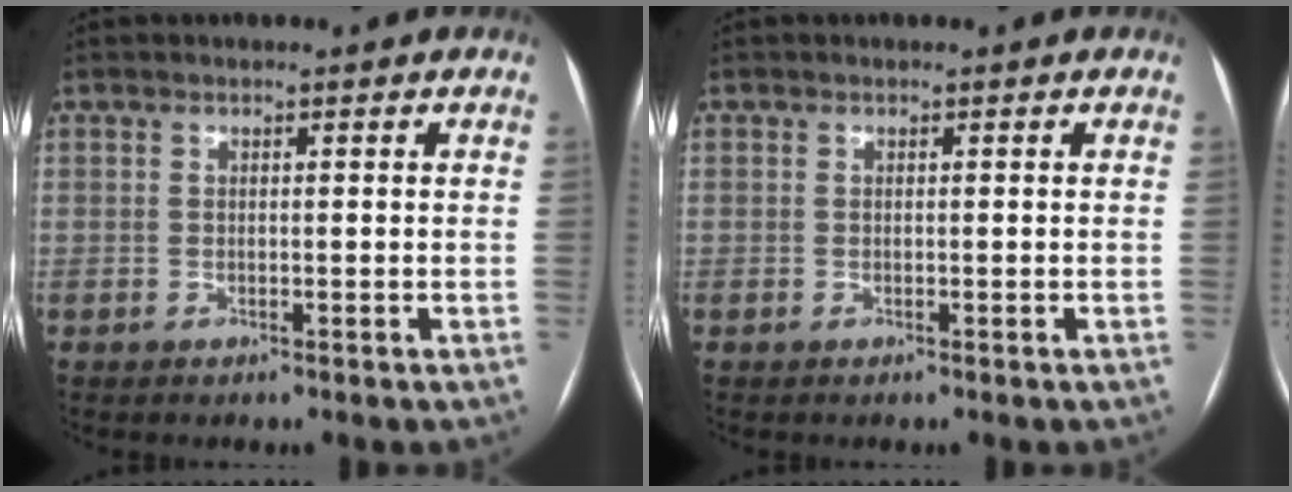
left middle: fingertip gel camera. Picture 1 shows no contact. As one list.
[{"total": 0.0}]